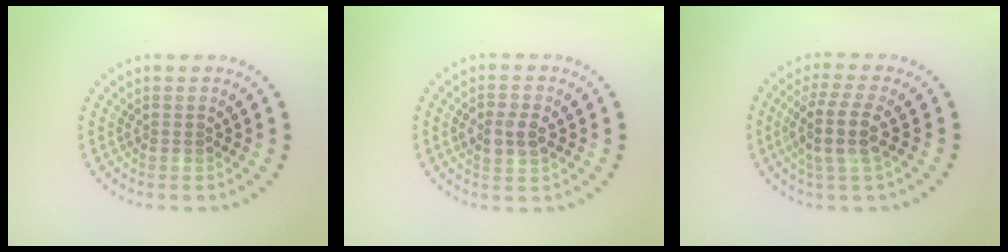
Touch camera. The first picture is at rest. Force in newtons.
{"total": 2.4, "press": 2.4, "slide": 0.4}
{"total": 3.7, "press": 3.0, "slide": 2.3}